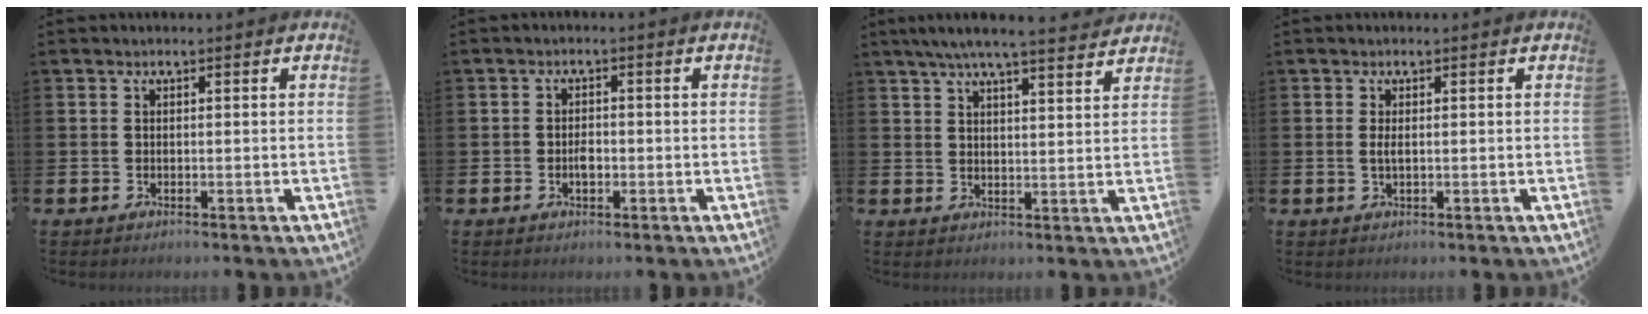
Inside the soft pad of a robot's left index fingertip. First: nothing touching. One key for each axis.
{"total": 1.9, "fx": -0.5, "fy": 1.2, "fz": 1.4, "tx": -0.010, "ty": -0.004, "tz": -0.013}
{"total": 6.3, "fx": 5.9, "fy": 0.1, "fz": 2.2, "tx": -0.047, "ty": -0.028, "tz": 0.103}
{"total": 1.1, "fx": 0.1, "fy": 0.3, "fz": 1.1, "tx": -0.014, "ty": -0.001, "tz": -0.001}